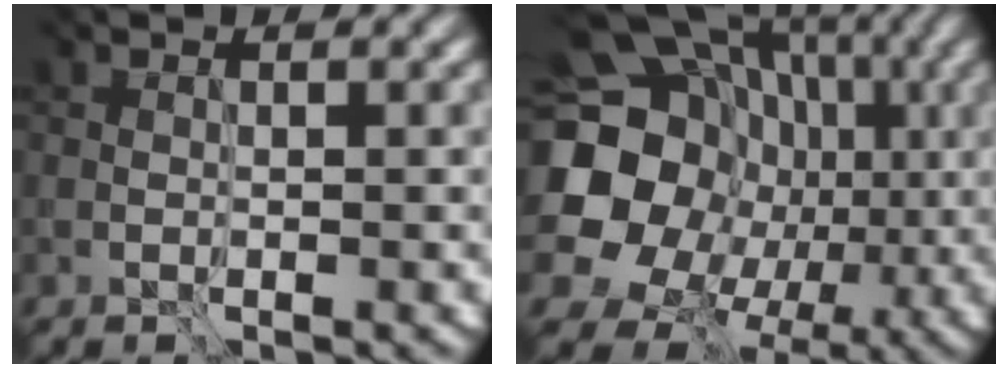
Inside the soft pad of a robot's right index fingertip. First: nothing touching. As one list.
[{"total": 19.5, "force": [0.8, 17.9, 7.9], "torque": [-0.167, 0.006, -0.010]}]